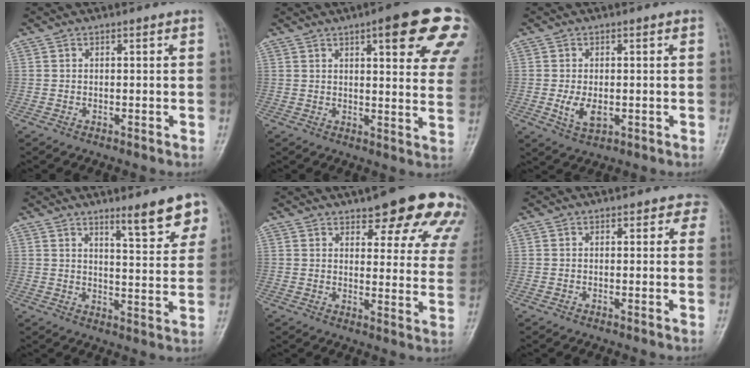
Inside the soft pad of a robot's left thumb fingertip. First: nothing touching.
{"total": 19.0, "force": [9.2, 4.8, 15.9], "torque": [-0.176, -0.025, 0.107]}
{"total": 4.5, "force": [-0.8, 2.7, 3.6], "torque": [-0.065, -0.008, -0.011]}
{"total": 9.0, "force": [6.2, 1.9, 6.3], "torque": [-0.065, -0.042, 0.086]}
{"total": 18.2, "force": [12.3, 6.0, 12.0], "torque": [-0.102, -0.049, 0.139]}
{"total": 2.1, "force": [1.2, 1.7, 0.7], "torque": [0.023, -0.003, -0.004]}